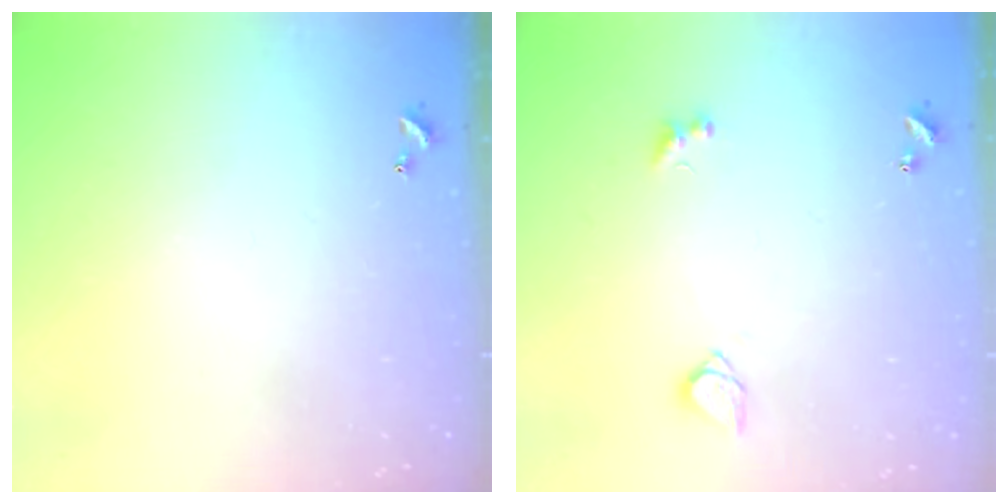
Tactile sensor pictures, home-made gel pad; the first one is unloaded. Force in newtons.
{"total": 3.6, "press": 3.4, "slide": 1.2}